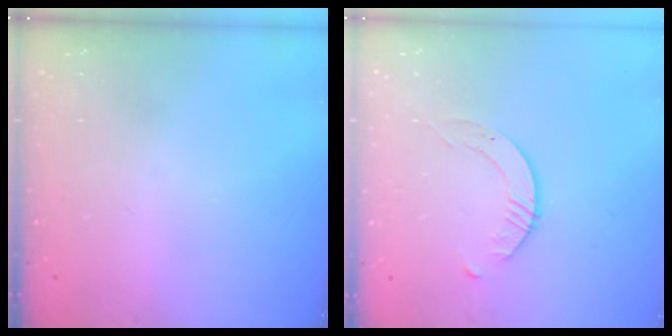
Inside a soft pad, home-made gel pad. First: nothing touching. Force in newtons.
{"total": 2.8, "press": 2.8, "slide": 0.3}